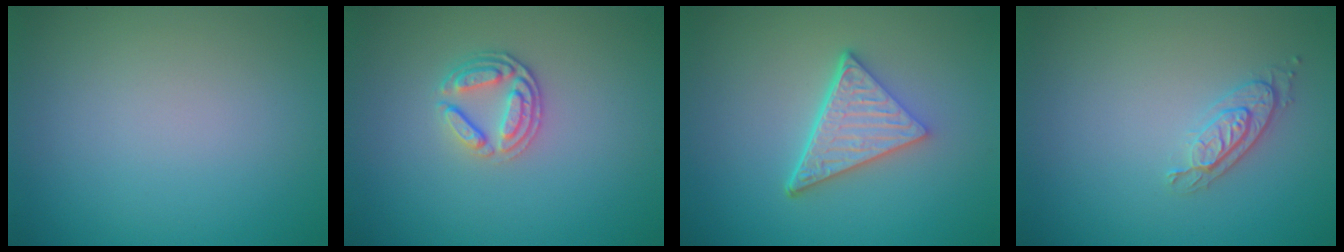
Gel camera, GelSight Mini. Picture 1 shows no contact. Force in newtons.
{"total": 2.6, "press": 2.4, "slide": 1.0}
{"total": 5.2, "press": 3.7, "slide": 3.7}
{"total": 2.0, "press": 1.8, "slide": 0.9}